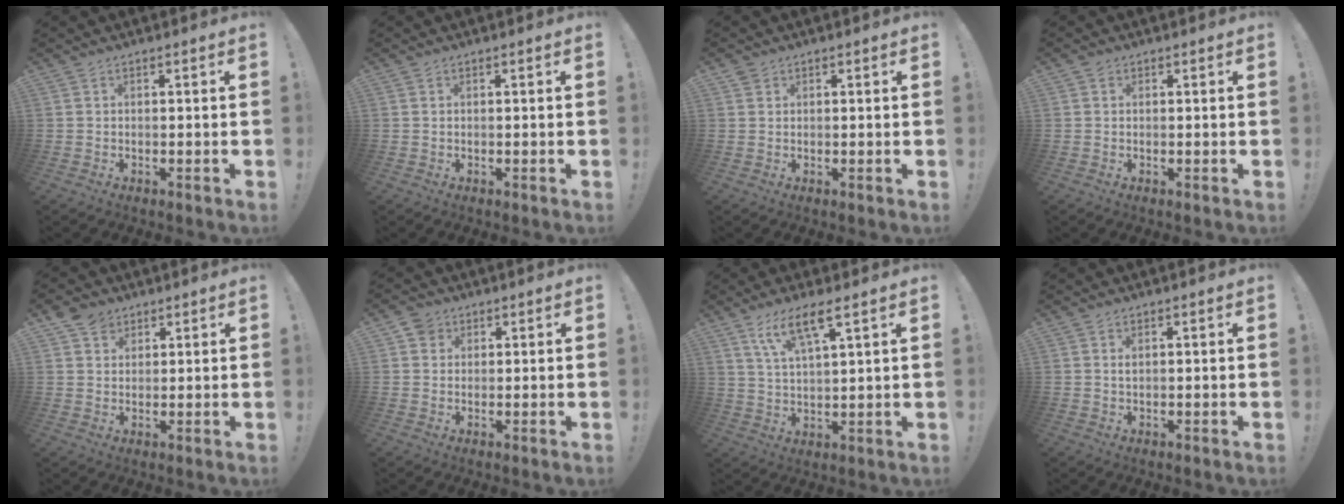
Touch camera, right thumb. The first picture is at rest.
{"total": 0.0}
{"total": 1.2, "force": [0.8, 0.9, 0.2], "torque": [-0.002, -0.001, 0.015]}
{"total": 0.9, "force": [0.5, 0.7, 0.1], "torque": [0.006, -0.001, 0.008]}
{"total": 5.6, "force": [3.6, 4.1, 1.3], "torque": [-0.017, -0.014, 0.067]}
{"total": 4.0, "force": [1.9, 3.4, 1.0], "torque": [-0.018, 0.000, 0.035]}
{"total": 9.4, "force": [6.1, 2.1, 6.9], "torque": [-0.134, -0.020, 0.109]}
{"total": 0.9, "force": [0.5, 0.5, 0.6], "torque": [-0.007, 0.000, 0.007]}